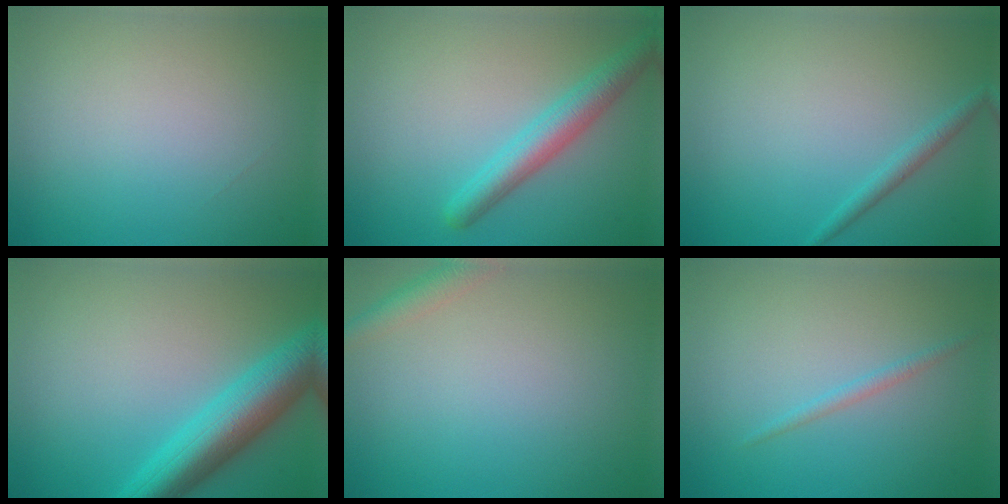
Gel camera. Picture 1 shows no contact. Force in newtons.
{"total": 4.0, "press": 4.0, "slide": 0.1}
{"total": 1.4, "press": 1.4, "slide": 0.1}
{"total": 7.5, "press": 7.4, "slide": 0.2}
{"total": 2.0, "press": 2.0, "slide": 0.1}
{"total": 1.0, "press": 1.0, "slide": 0.1}